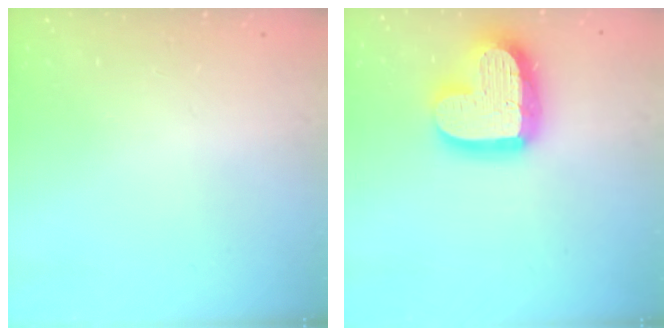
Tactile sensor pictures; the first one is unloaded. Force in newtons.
{"total": 19.6, "press": 19.6, "slide": 1.5}